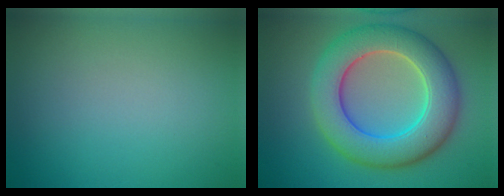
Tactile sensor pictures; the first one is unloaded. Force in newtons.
{"total": 9.0, "press": 9.0, "slide": 0.5}